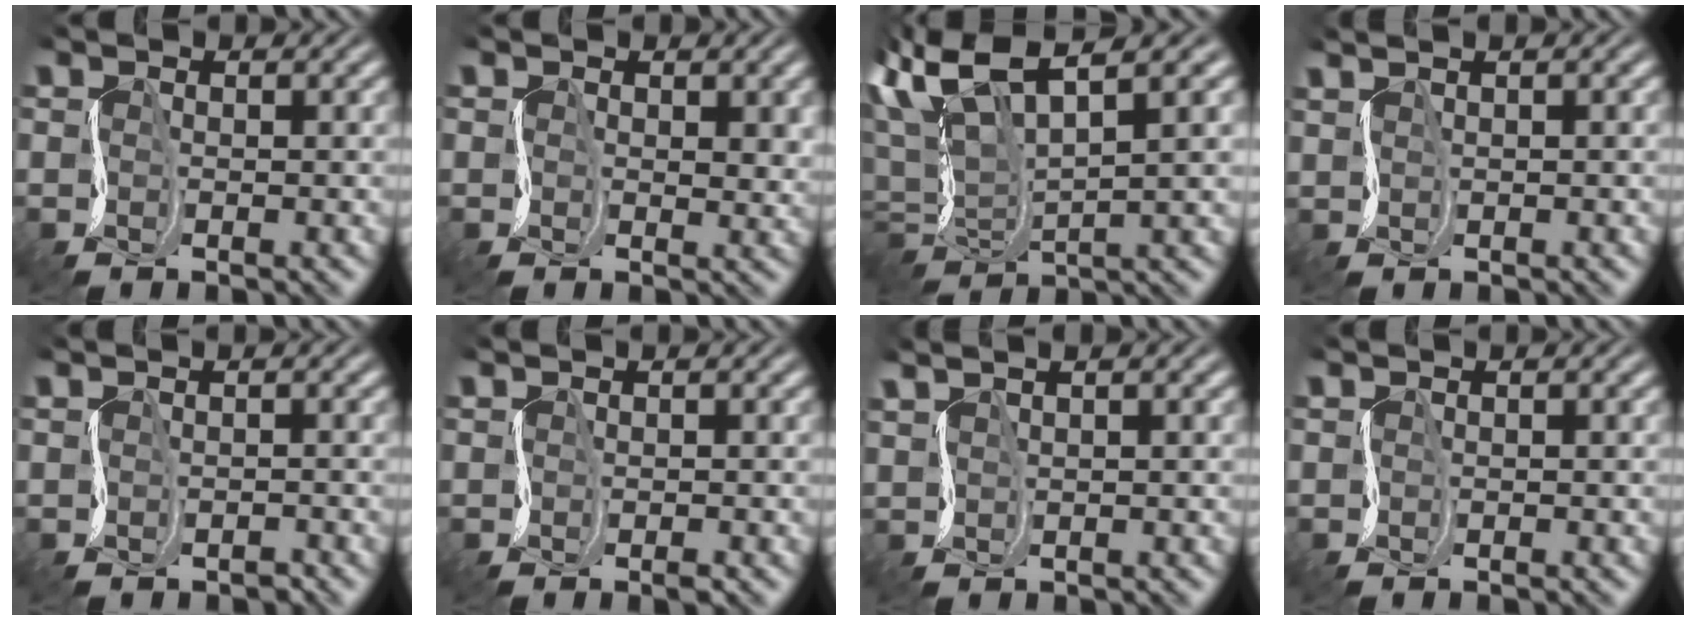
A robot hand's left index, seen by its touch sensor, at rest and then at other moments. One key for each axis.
{"total": 2.9, "fx": 1.0, "fy": 1.8, "fz": 2.0, "tx": -0.041, "ty": -0.006, "tz": 0.016}
{"total": 7.5, "fx": 2.3, "fy": 2.3, "fz": 6.7, "tx": -0.145, "ty": 0.013, "tz": 0.038}
{"total": 2.0, "fx": 1.4, "fy": 0.4, "fz": 1.4, "tx": -0.033, "ty": 0.012, "tz": 0.017}
{"total": 0.9, "fx": -0.2, "fy": 0.5, "fz": 0.7, "tx": -0.013, "ty": -0.004, "tz": -0.003}
{"total": 0.9, "fx": -0.1, "fy": 0.1, "fz": 0.9, "tx": -0.018, "ty": -0.001, "tz": -0.001}
{"total": 3.2, "fx": 2.2, "fy": 0.9, "fz": 2.2, "tx": -0.054, "ty": 0.019, "tz": 0.029}
{"total": 0.5, "fx": 0.3, "fy": -0.2, "fz": 0.4, "tx": -0.011, "ty": 0.002, "tz": 0.006}